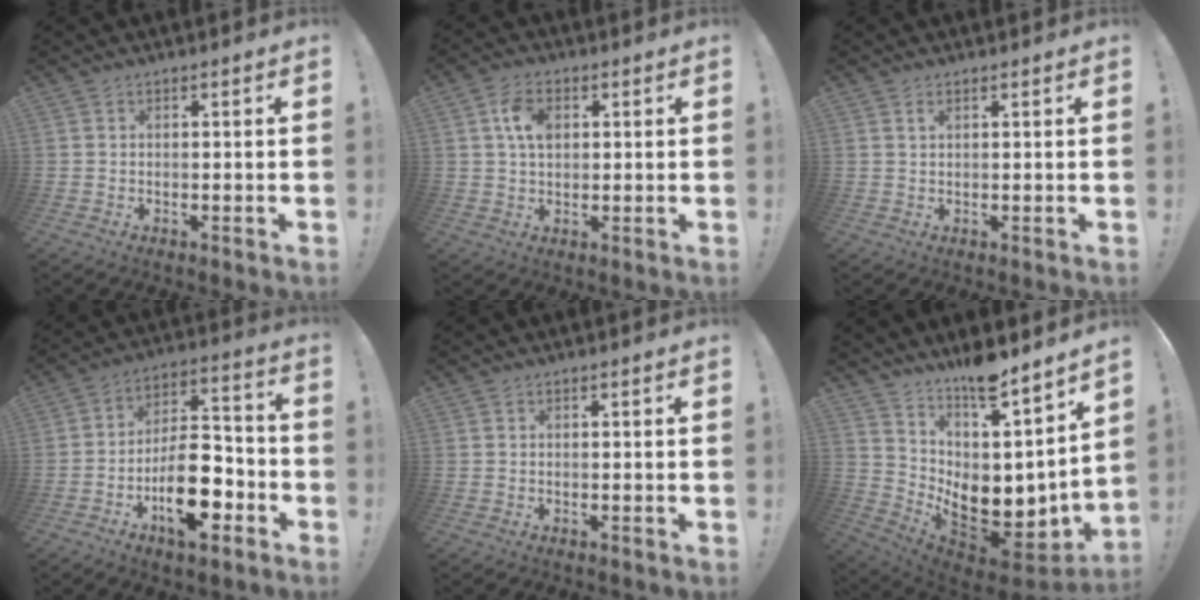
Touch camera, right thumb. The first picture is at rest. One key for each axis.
{"total": 7.6, "fx": 1.9, "fy": 5.1, "fz": 5.3, "tx": -0.084, "ty": 0.007, "tz": 0.036}
{"total": 1.3, "fx": 0.8, "fy": 0.6, "fz": 0.9, "tx": -0.016, "ty": 0.000, "tz": 0.013}
{"total": 18.6, "fx": -8.0, "fy": 9.2, "fz": 14.0, "tx": -0.226, "ty": 0.060, "tz": -0.121}
{"total": 0.0}
{"total": 11.7, "fx": 4.8, "fy": 6.6, "fz": 8.3, "tx": -0.115, "ty": -0.076, "tz": 0.097}